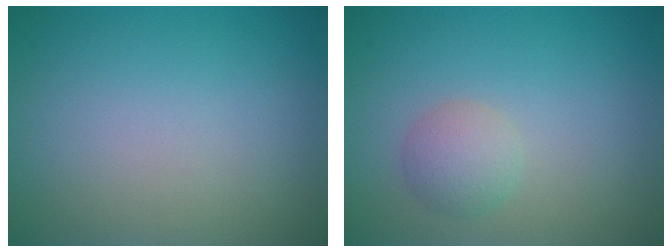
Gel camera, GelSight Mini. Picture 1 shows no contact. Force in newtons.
{"total": 2.1, "press": 2.1, "slide": 0.1}